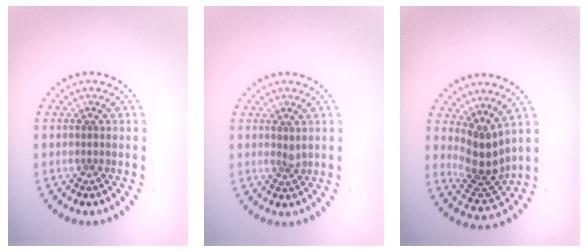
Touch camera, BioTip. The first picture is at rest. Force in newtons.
{"total": 0.7, "press": 0.5, "slide": 0.4}
{"total": 3.9, "press": 2.9, "slide": 2.6}